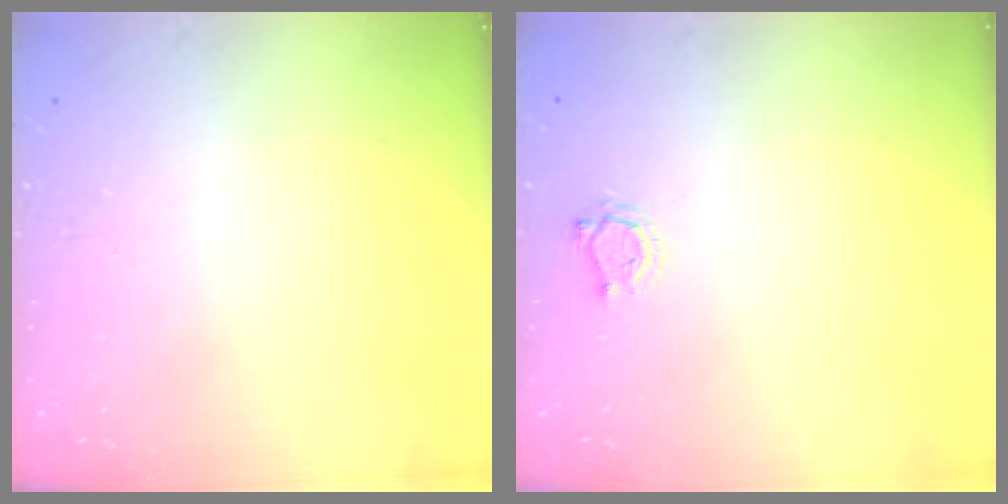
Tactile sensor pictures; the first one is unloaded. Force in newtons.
{"total": 3.7, "press": 3.6, "slide": 0.5}